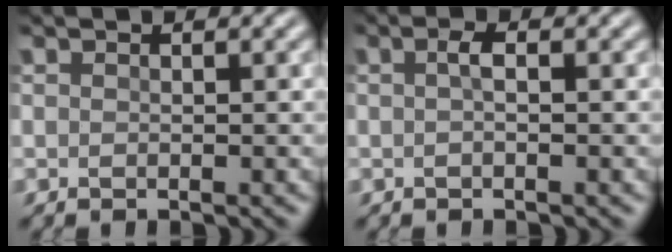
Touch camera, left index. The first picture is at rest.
{"total": 1.0, "force": [-0.3, 0.3, 1.0], "torque": [-0.021, 0.002, -0.005]}